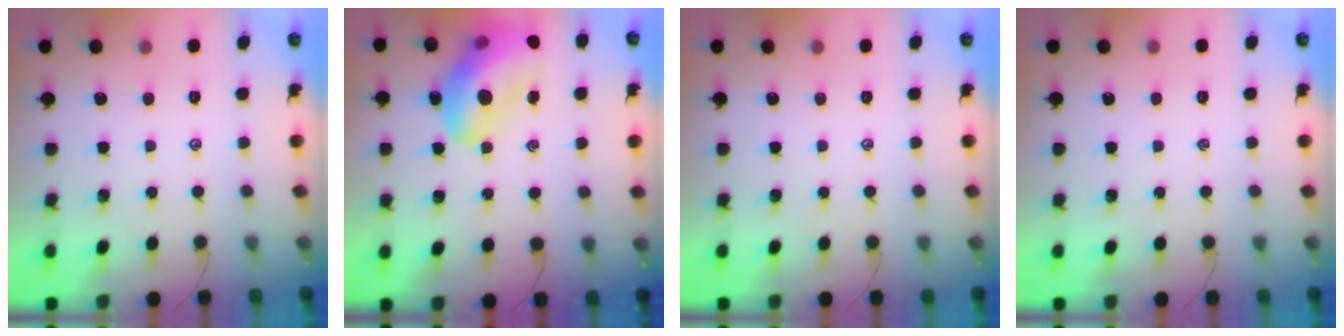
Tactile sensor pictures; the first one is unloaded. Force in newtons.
{"total": 20.5, "press": 19.9, "slide": 5.1}
{"total": 0.0}
{"total": 0.0}